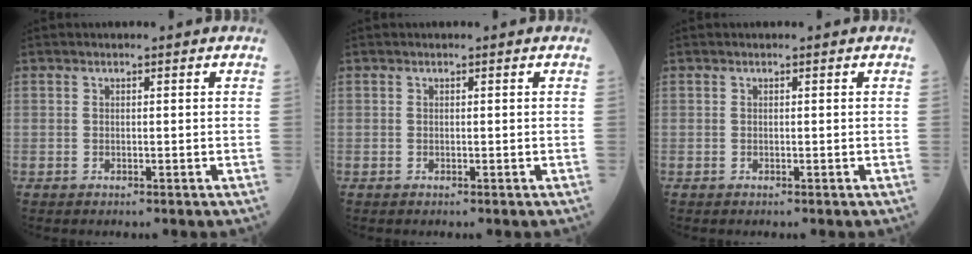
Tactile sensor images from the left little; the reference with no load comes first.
{"total": 0.0}
{"total": 0.0}